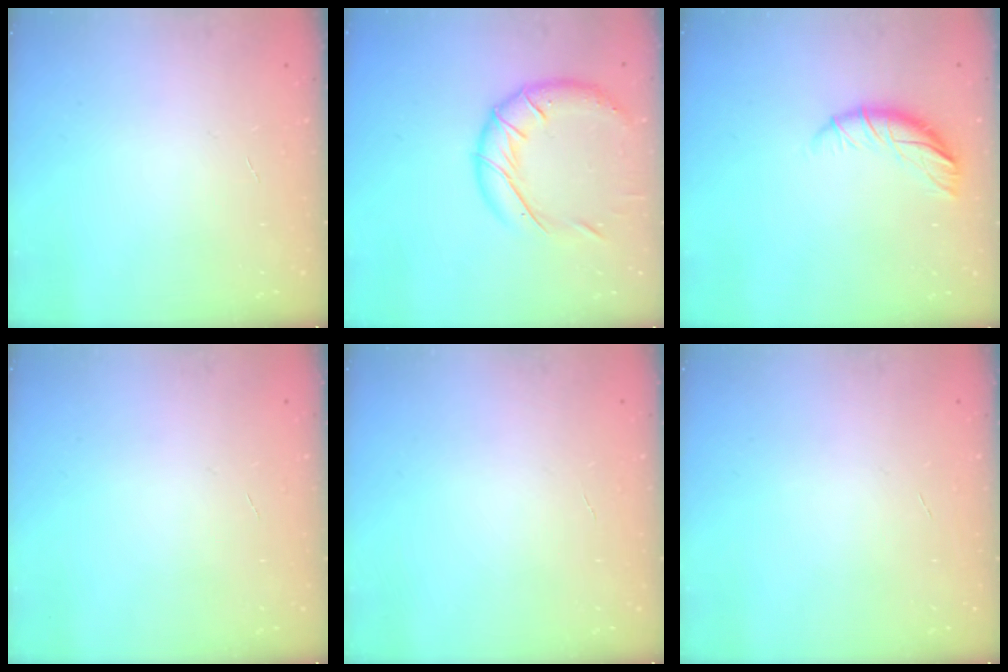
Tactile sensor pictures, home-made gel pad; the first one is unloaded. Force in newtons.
{"total": 15.4, "press": 15.3, "slide": 1.7}
{"total": 9.4, "press": 9.4, "slide": 1.1}
{"total": 0.0}
{"total": 0.0}
{"total": 0.0}